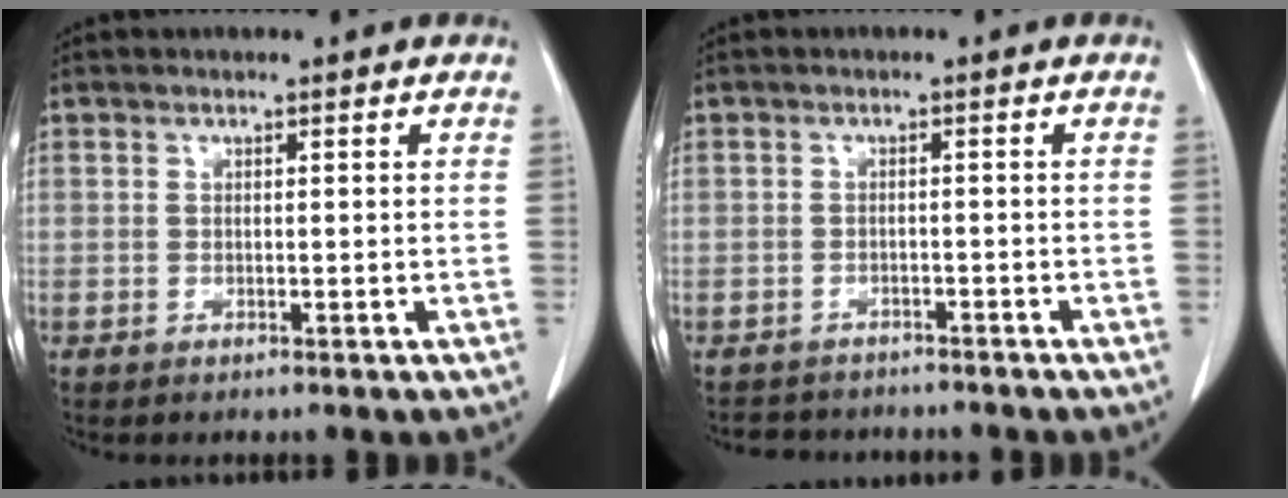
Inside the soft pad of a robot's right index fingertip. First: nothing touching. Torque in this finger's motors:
{"motor_torque": [-1.74, 0.40, -1.05, -0.21]}